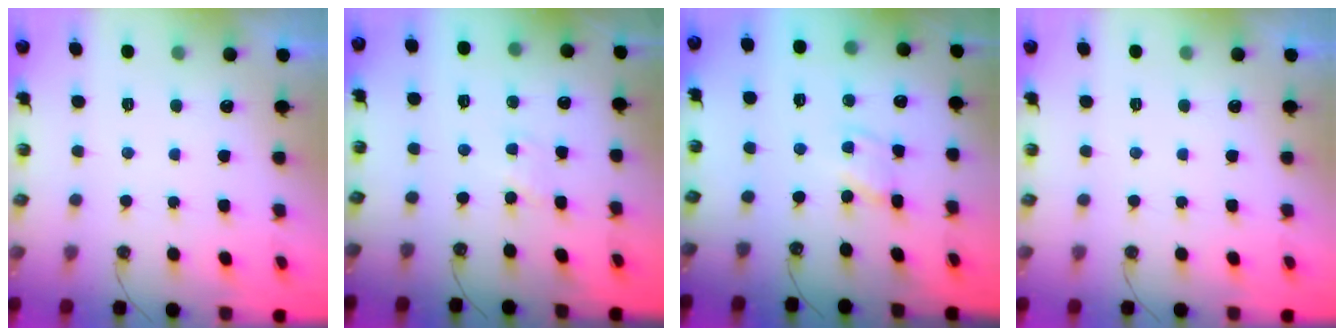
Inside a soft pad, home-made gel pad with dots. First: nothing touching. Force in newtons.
{"total": 1.7, "press": 1.7, "slide": 0.2}
{"total": 1.2, "press": 1.2, "slide": 0.2}
{"total": 0.0}